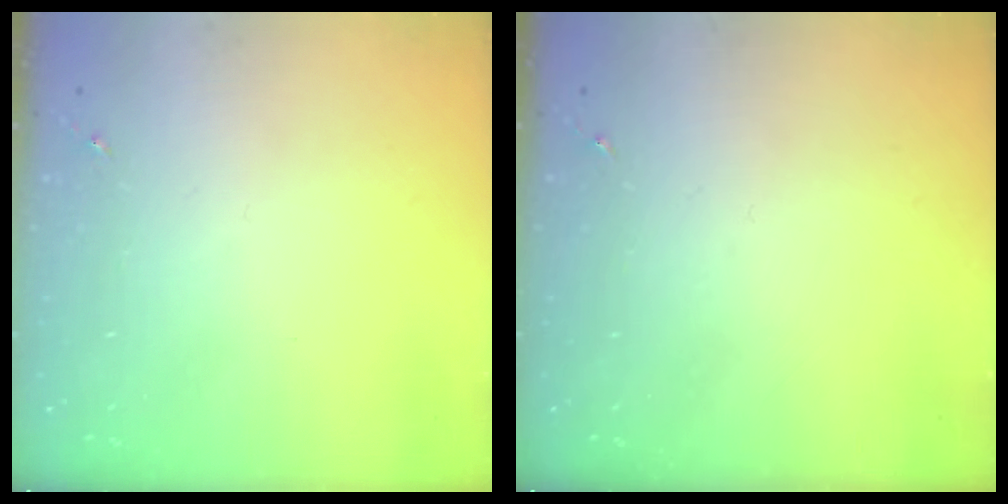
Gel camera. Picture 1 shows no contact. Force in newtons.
{"total": 0.0}